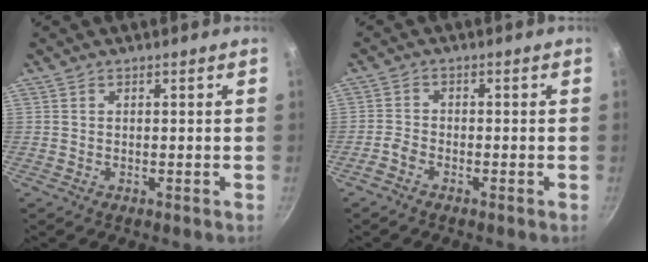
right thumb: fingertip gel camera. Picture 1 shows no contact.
{"total": 2.2, "force": [-1.8, 1.0, 0.9], "torque": [-0.028, 0.016, -0.041]}